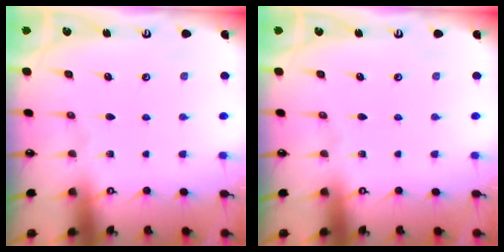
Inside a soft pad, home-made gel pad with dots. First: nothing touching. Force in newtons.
{"total": 0.0}